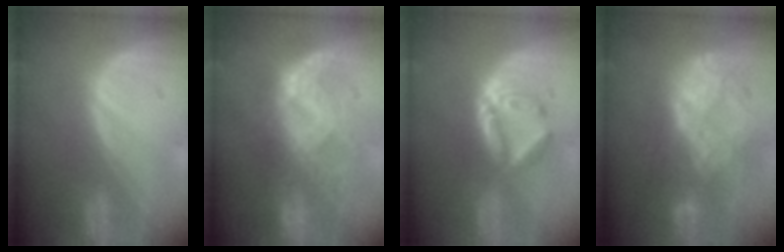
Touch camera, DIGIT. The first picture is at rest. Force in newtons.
{"total": 7.7, "press": 7.6, "slide": 0.7}
{"total": 5.9, "press": 5.3, "slide": 2.7}
{"total": 8.8, "press": 7.6, "slide": 4.4}